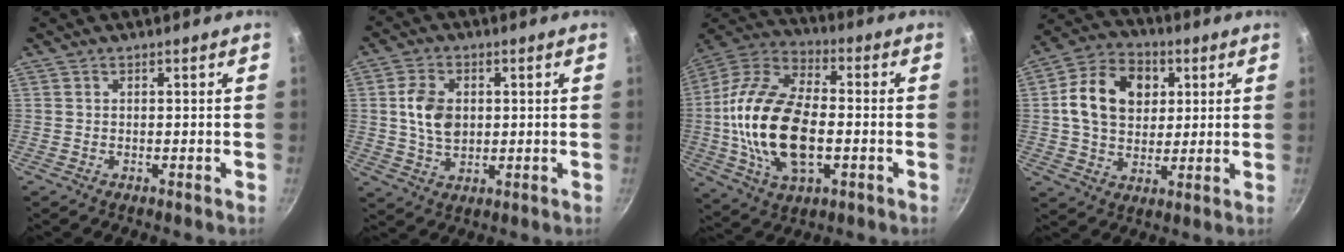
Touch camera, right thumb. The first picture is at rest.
{"total": 8.1, "force": [0.9, 5.6, 5.8], "torque": [-0.095, 0.002, 0.018]}
{"total": 22.3, "force": [-2.3, 12.4, 18.4], "torque": [-0.353, 0.029, -0.047]}
{"total": 15.0, "force": [3.4, 11.4, 9.1], "torque": [-0.135, 0.008, 0.046]}